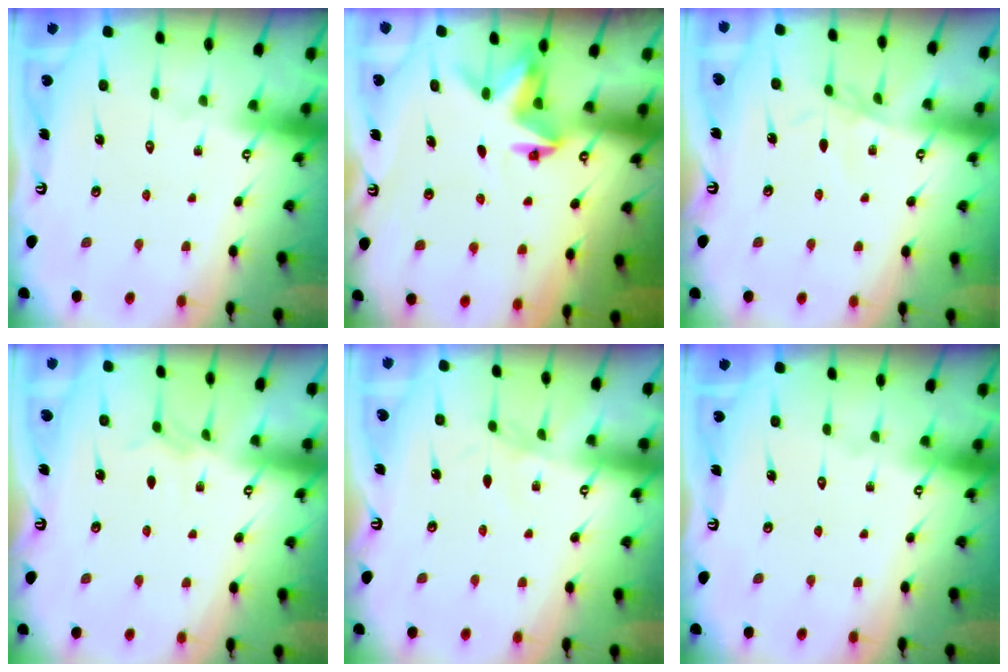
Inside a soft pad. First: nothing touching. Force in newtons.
{"total": 3.9, "press": 3.8, "slide": 0.5}
{"total": 2.0, "press": 2.0, "slide": 0.4}
{"total": 3.5, "press": 3.5, "slide": 0.5}
{"total": 2.7, "press": 2.7, "slide": 0.4}
{"total": 0.0}